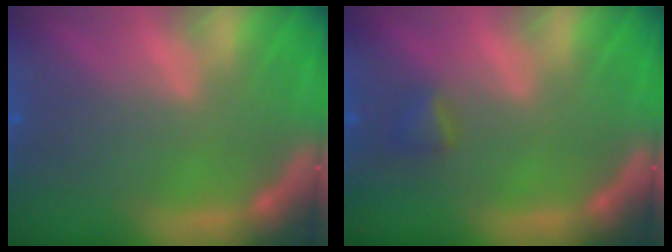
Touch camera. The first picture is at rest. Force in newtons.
{"total": 1.4}